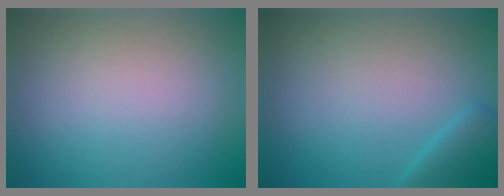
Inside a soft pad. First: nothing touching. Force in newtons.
{"total": 2.3, "press": 2.3, "slide": 0.2}